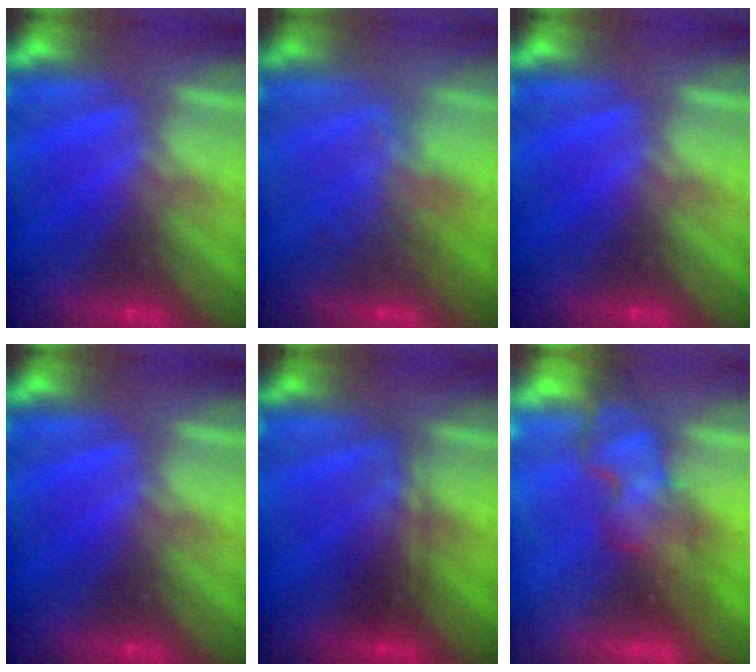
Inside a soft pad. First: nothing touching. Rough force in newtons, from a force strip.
{"total": 2.4}
{"total": 0.0}
{"total": 0.0}
{"total": 2.4}
{"total": 3.9}